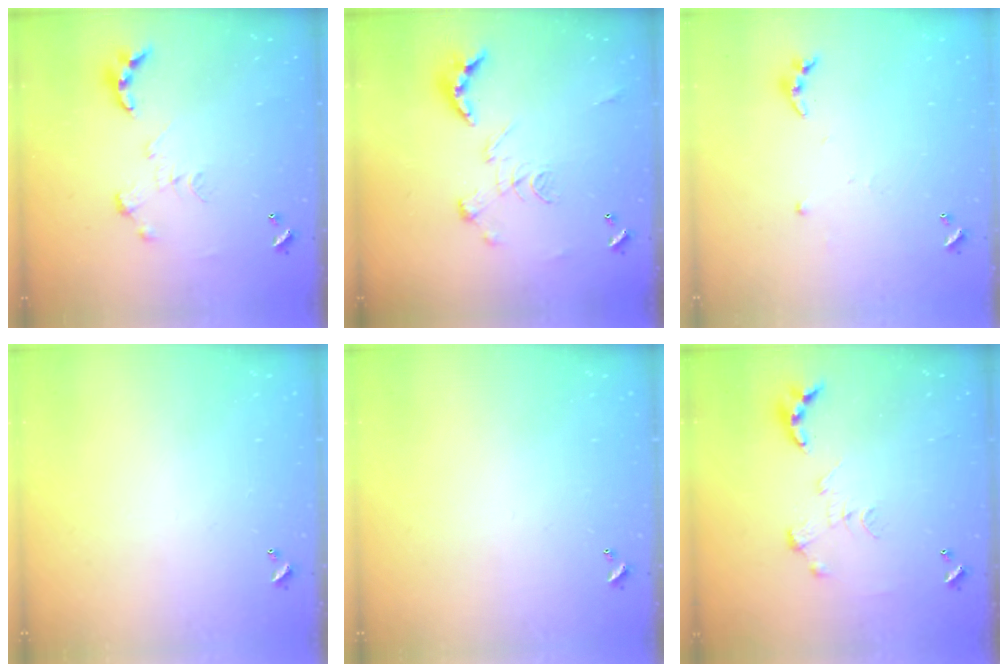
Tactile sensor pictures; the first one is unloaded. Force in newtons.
{"total": 2.6, "press": 2.1, "slide": 1.5}
{"total": 4.2, "press": 4.2, "slide": 0.2}
{"total": 0.0}
{"total": 0.0}
{"total": 0.0}